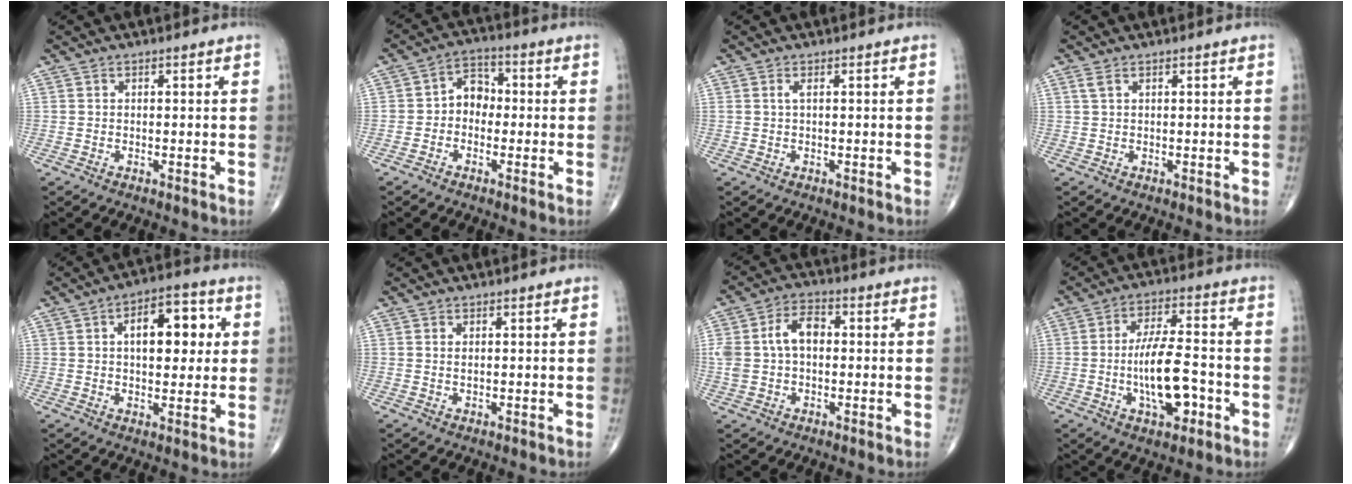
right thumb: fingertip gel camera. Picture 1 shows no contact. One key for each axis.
{"total": 5.5, "fx": -0.7, "fy": 4.3, "fz": 3.3, "tx": -0.023, "ty": 0.025, "tz": -0.029}
{"total": 0.8, "fx": 0.3, "fy": 0.1, "fz": 0.7, "tx": -0.019, "ty": 0.001, "tz": 0.004}
{"total": 1.0, "fx": 0.6, "fy": 0.4, "fz": 0.8, "tx": -0.022, "ty": 0.010, "tz": 0.015}
{"total": 11.7, "fx": 2.6, "fy": 6.2, "fz": 9.6, "tx": -0.102, "ty": 0.012, "tz": 0.033}
{"total": 0.7, "fx": 0.3, "fy": 0.3, "fz": 0.6, "tx": -0.008, "ty": -0.002, "tz": 0.006}
{"total": 8.8, "fx": 0.7, "fy": 5.6, "fz": 6.8, "tx": -0.130, "ty": 0.029, "tz": 0.010}
{"total": 12.0, "fx": -2.9, "fy": 4.7, "fz": 10.7, "tx": -0.184, "ty": 0.021, "tz": -0.048}